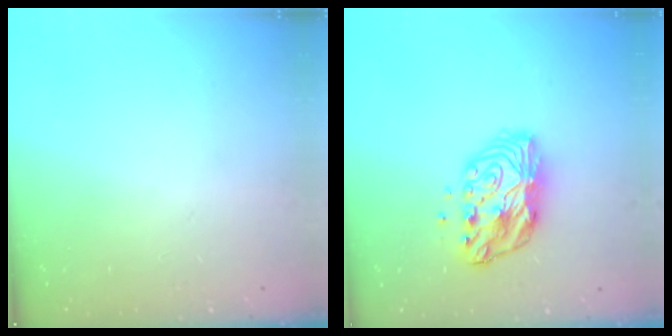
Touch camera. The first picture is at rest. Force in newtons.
{"total": 11.1, "press": 11.1, "slide": 0.8}